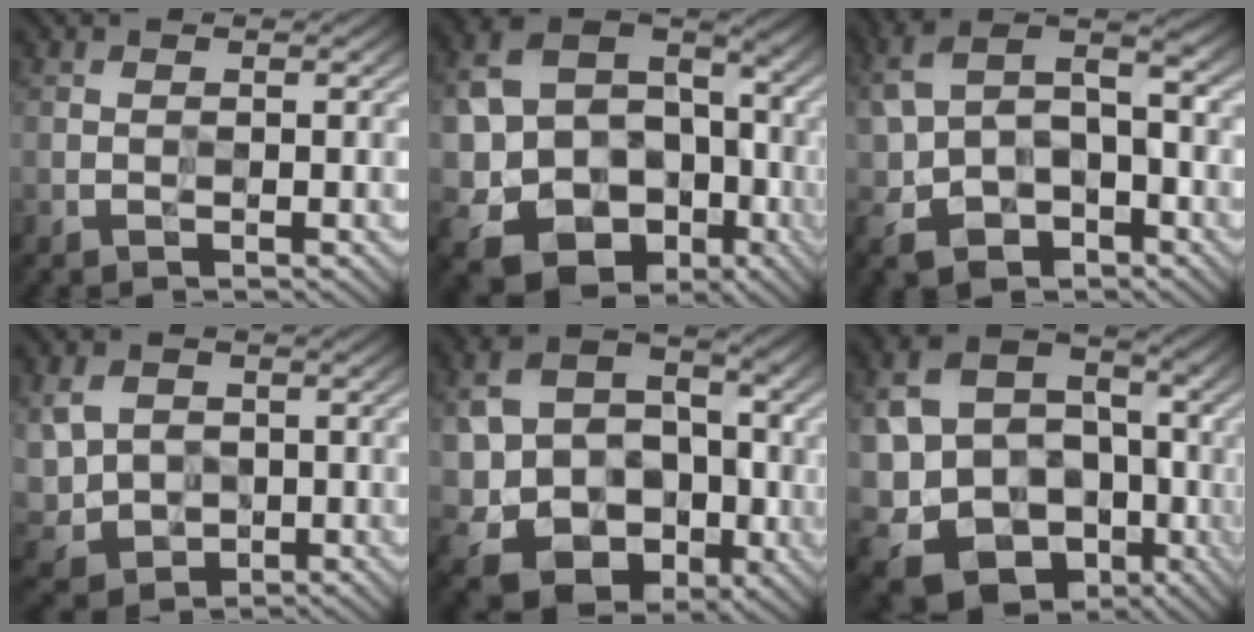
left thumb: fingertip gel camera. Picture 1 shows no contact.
{"total": 18.5, "force": [-5.1, 15.0, 9.6], "torque": [-0.188, -0.031, -0.079]}
{"total": 11.5, "force": [-3.3, 7.4, 8.2], "torque": [-0.190, -0.012, -0.058]}
{"total": 6.2, "force": [-0.1, 5.2, 3.3], "torque": [-0.096, -0.015, -0.003]}
{"total": 12.9, "force": [-2.6, 10.1, 7.5], "torque": [-0.156, -0.017, -0.054]}
{"total": 16.5, "force": [-4.0, 13.6, 8.3], "torque": [-0.180, -0.040, -0.067]}